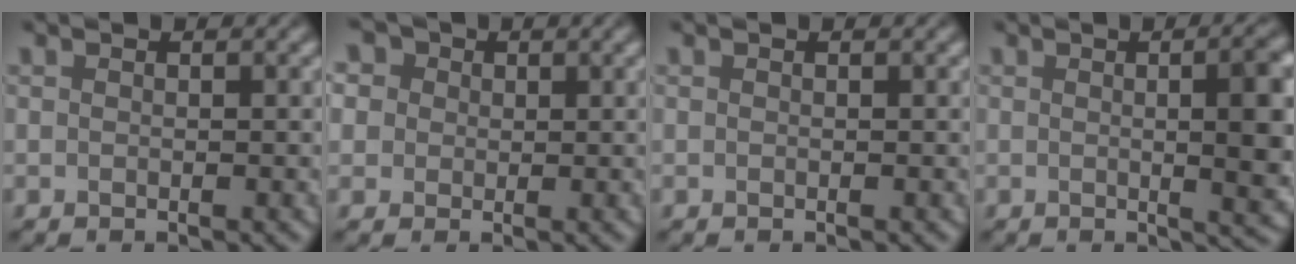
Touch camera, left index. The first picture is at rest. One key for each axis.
{"total": 8.2, "fx": 3.9, "fy": 6.0, "fz": 3.8, "tx": -0.077, "ty": 0.031, "tz": 0.034}
{"total": 0.0}
{"total": 8.4, "fx": 0.6, "fy": 2.8, "fz": 7.9, "tx": -0.062, "ty": 0.015, "tz": 0.000}